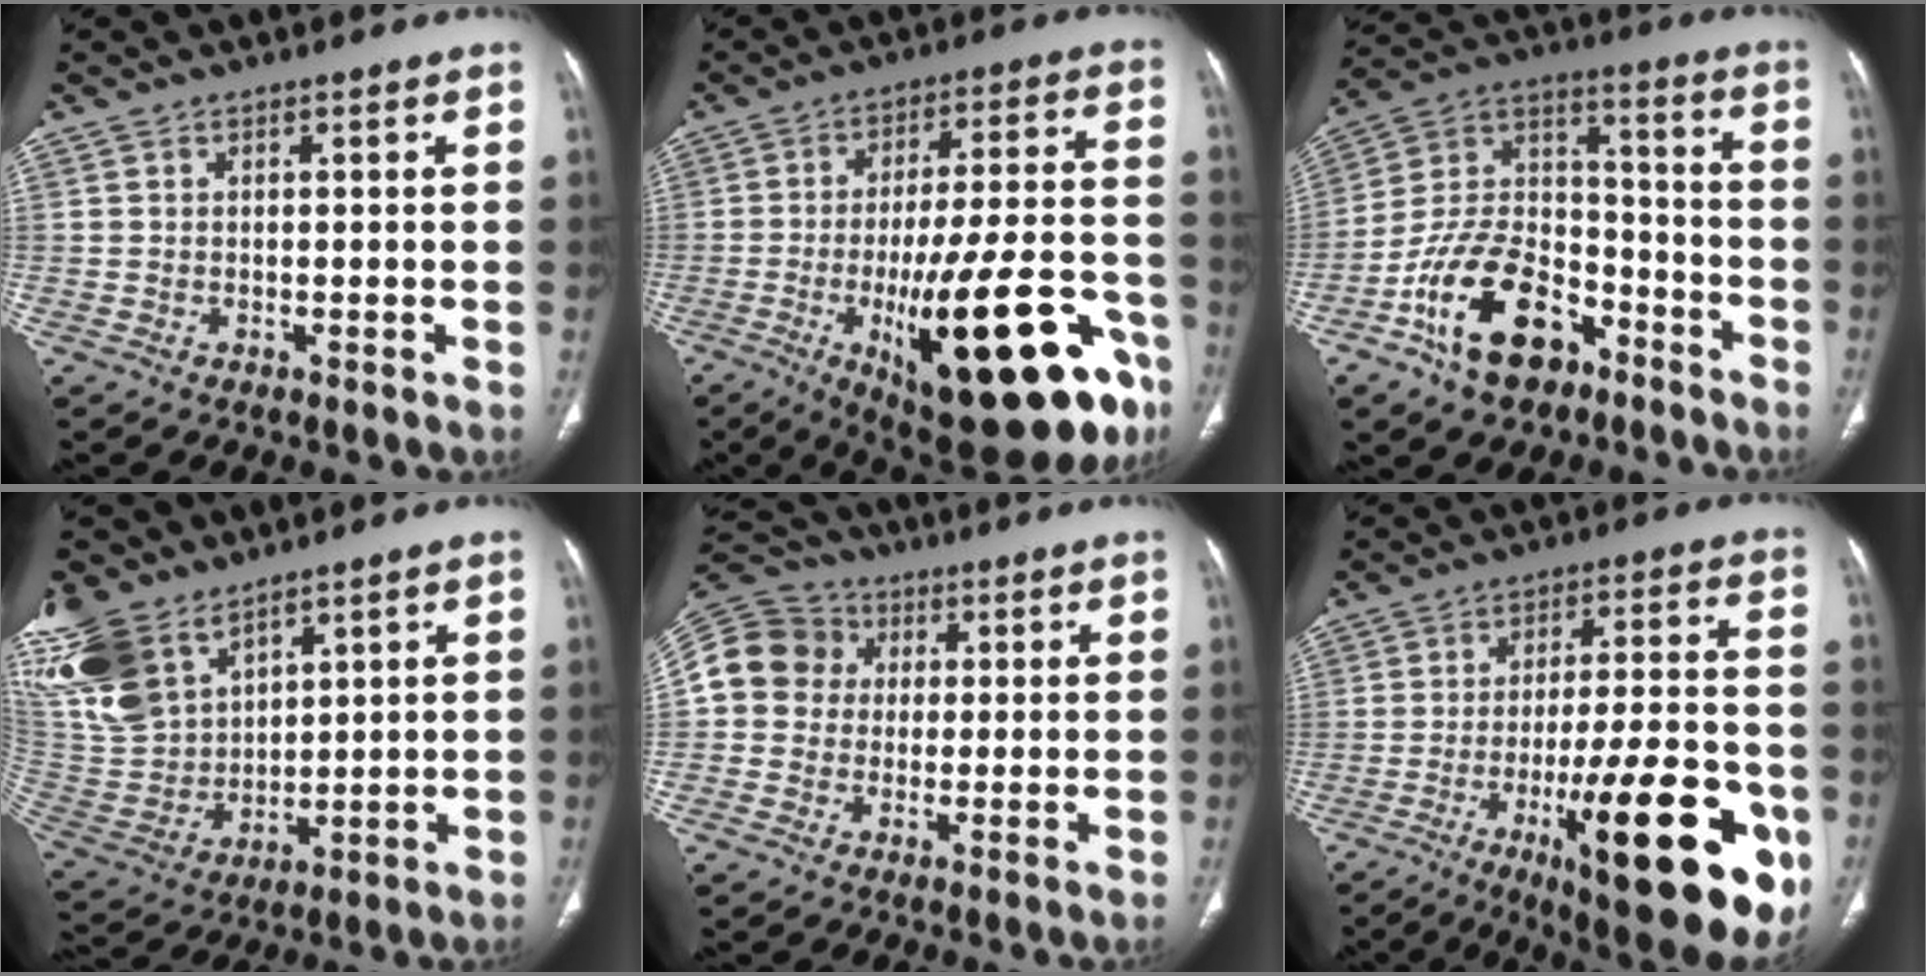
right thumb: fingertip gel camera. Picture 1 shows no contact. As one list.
[{"total": 28.9, "force": [-11.9, 9.4, 24.6], "torque": [-0.314, 0.046, -0.160]}, {"total": 18.2, "force": [-10.3, 10.6, 10.7], "torque": [-0.163, 0.084, -0.183]}, {"total": 21.0, "force": [13.3, 12.2, 10.7], "torque": [-0.250, -0.019, 0.277]}, {"total": 12.1, "force": [1.5, 11.1, 4.6], "torque": [-0.083, 0.031, 0.017]}, {"total": 25.5, "force": [-9.7, 7.1, 22.4], "torque": [-0.273, 0.029, -0.131]}]